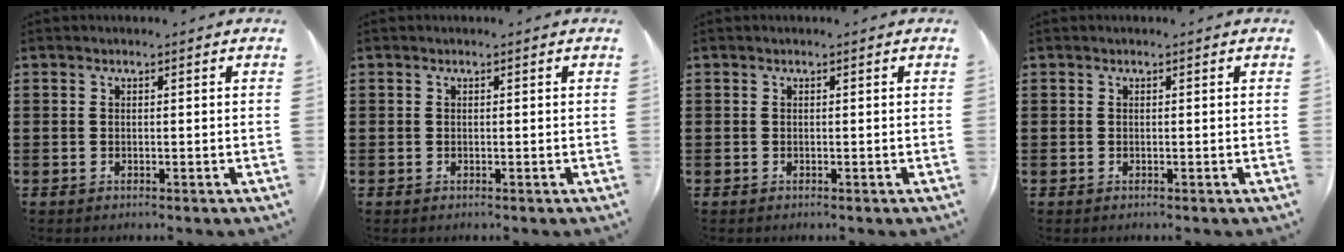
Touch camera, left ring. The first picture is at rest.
{"total": 0.0}
{"total": 0.0}
{"total": 0.0}